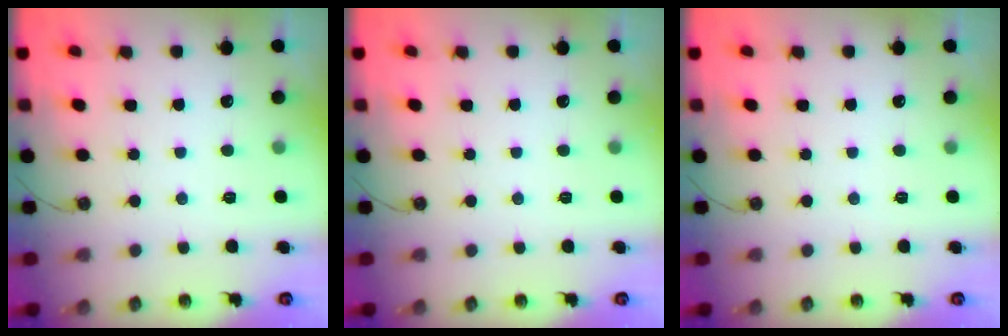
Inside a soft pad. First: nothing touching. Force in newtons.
{"total": 0.0}
{"total": 0.0}